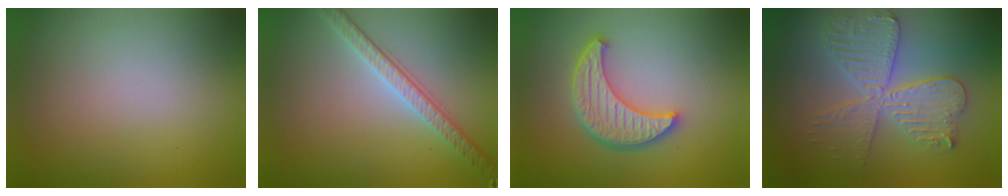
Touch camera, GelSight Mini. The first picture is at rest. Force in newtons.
{"total": 3.4, "press": 3.0, "slide": 1.7}
{"total": 5.1, "press": 4.3, "slide": 2.8}
{"total": 5.7, "press": 5.7, "slide": 0.9}